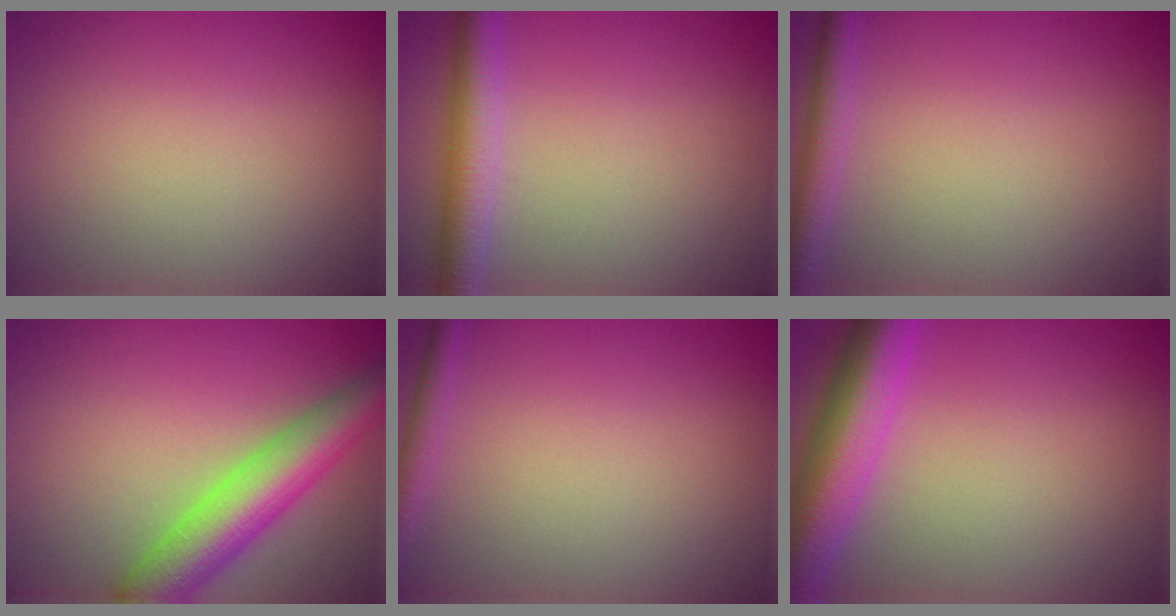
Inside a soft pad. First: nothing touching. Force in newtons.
{"total": 4.1, "press": 4.1, "slide": 0.1}
{"total": 2.5, "press": 2.5, "slide": 0.1}
{"total": 7.1, "press": 7.1, "slide": 0.3}
{"total": 1.6, "press": 1.6, "slide": 0.1}
{"total": 8.1, "press": 8.0, "slide": 0.4}